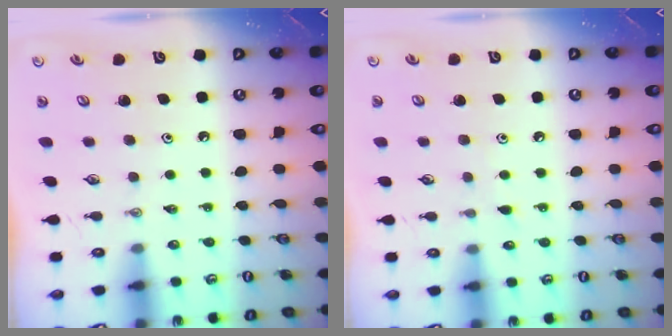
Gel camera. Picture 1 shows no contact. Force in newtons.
{"total": 2.3, "press": 2.2, "slide": 0.4}